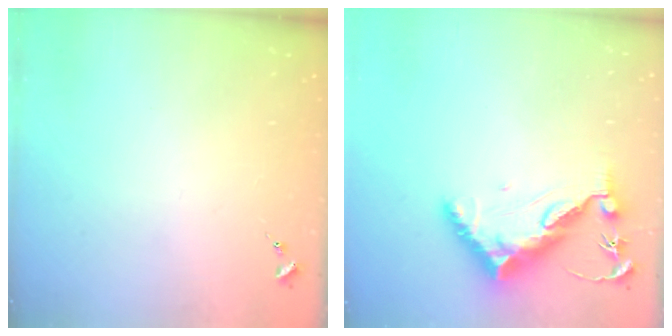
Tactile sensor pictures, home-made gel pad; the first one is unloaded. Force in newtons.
{"total": 12.2, "press": 12.1, "slide": 0.7}